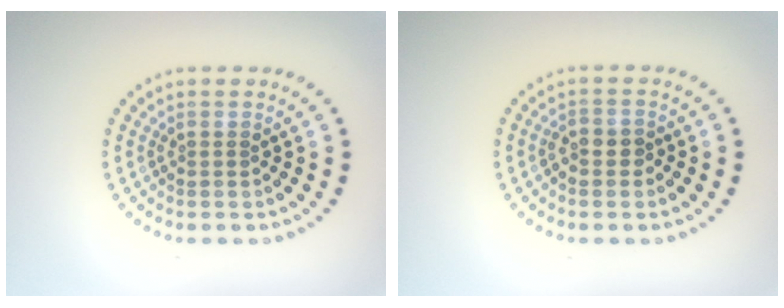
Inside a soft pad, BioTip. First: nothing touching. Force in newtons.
{"total": 1.8, "press": 1.7, "slide": 0.7}